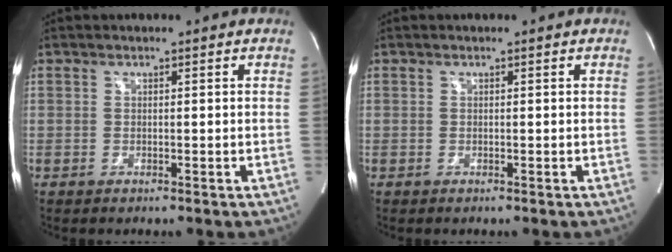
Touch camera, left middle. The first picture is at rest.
{"total": 0.0}